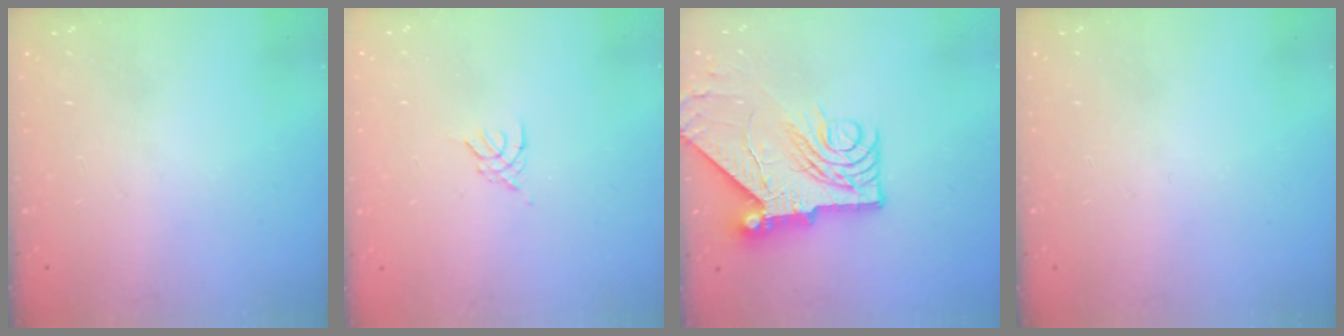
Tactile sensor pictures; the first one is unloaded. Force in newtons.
{"total": 2.6, "press": 2.5, "slide": 0.6}
{"total": 13.5, "press": 13.4, "slide": 1.7}
{"total": 0.0}